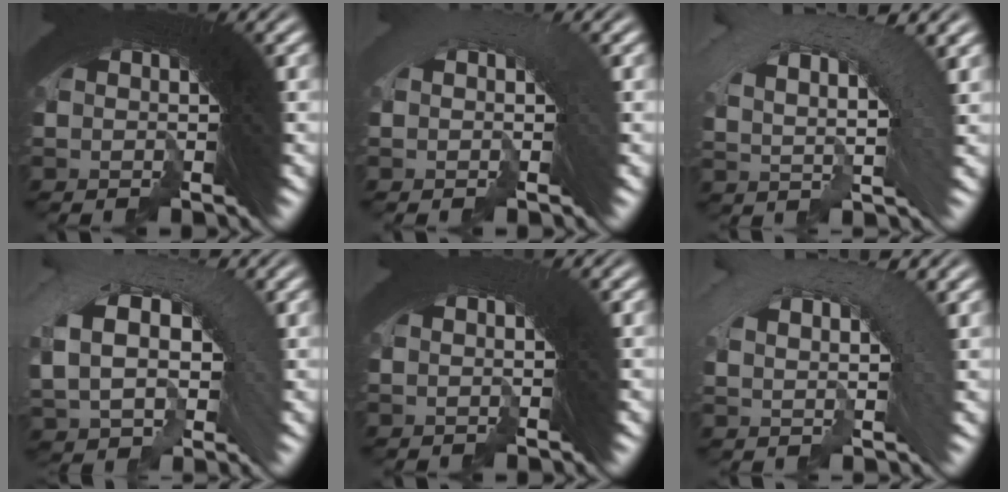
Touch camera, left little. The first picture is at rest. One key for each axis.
{"total": 3.3, "fx": -2.7, "fy": 0.2, "fz": -1.8, "tx": 0.028, "ty": -0.007, "tz": -0.039}
{"total": 5.2, "fx": -1.4, "fy": 4.1, "fz": 2.8, "tx": -0.035, "ty": 0.014, "tz": -0.035}
{"total": 6.4, "fx": -2.8, "fy": 5.6, "fz": 1.5, "tx": -0.061, "ty": -0.015, "tz": -0.041}
{"total": 2.3, "fx": -1.2, "fy": -0.9, "fz": -1.6, "tx": 0.013, "ty": -0.008, "tz": -0.013}
{"total": 3.5, "fx": -1.7, "fy": 3.0, "fz": 0.9, "tx": -0.015, "ty": 0.006, "tz": -0.034}